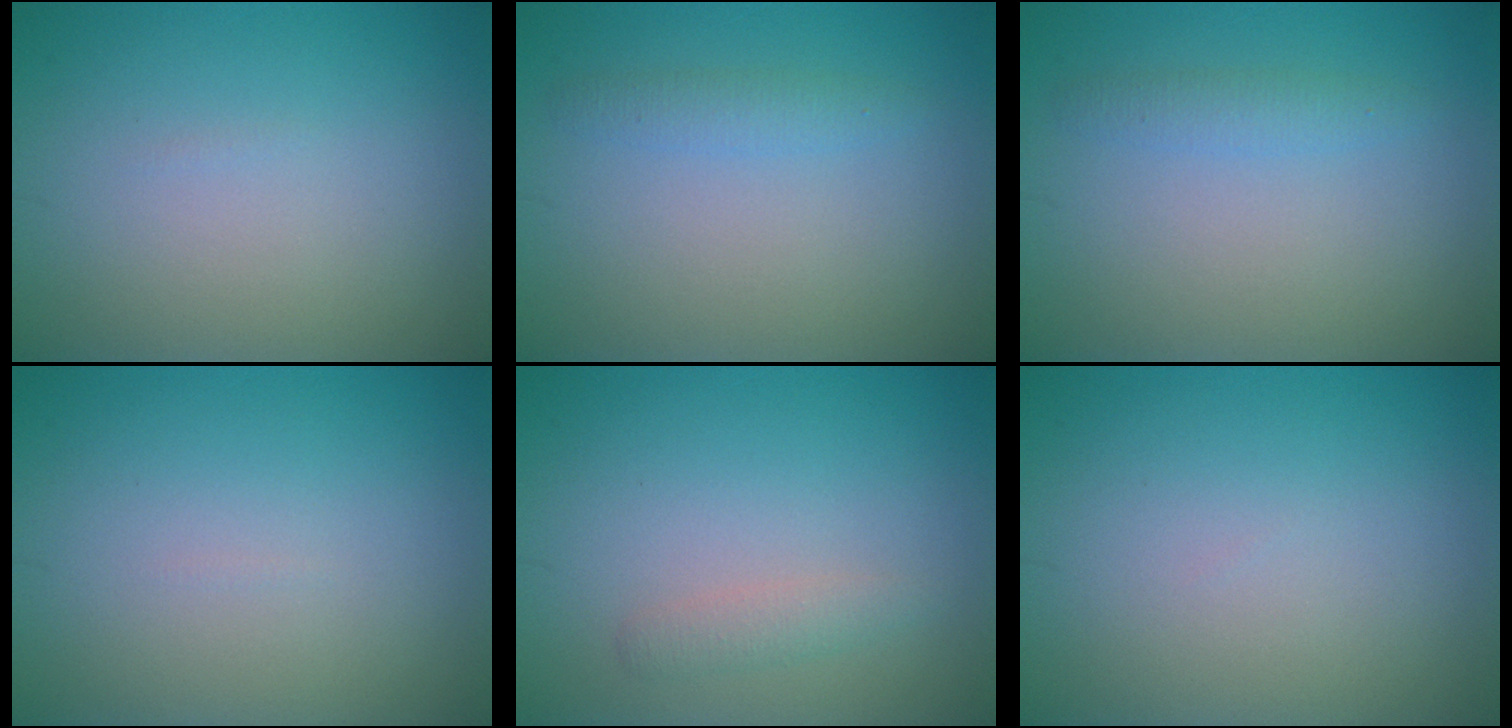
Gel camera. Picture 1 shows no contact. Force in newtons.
{"total": 1.5, "press": 1.5, "slide": 0.1}
{"total": 1.5, "press": 1.5, "slide": 0.1}
{"total": 0.0}
{"total": 1.3, "press": 1.3, "slide": 0.0}
{"total": 0.0}